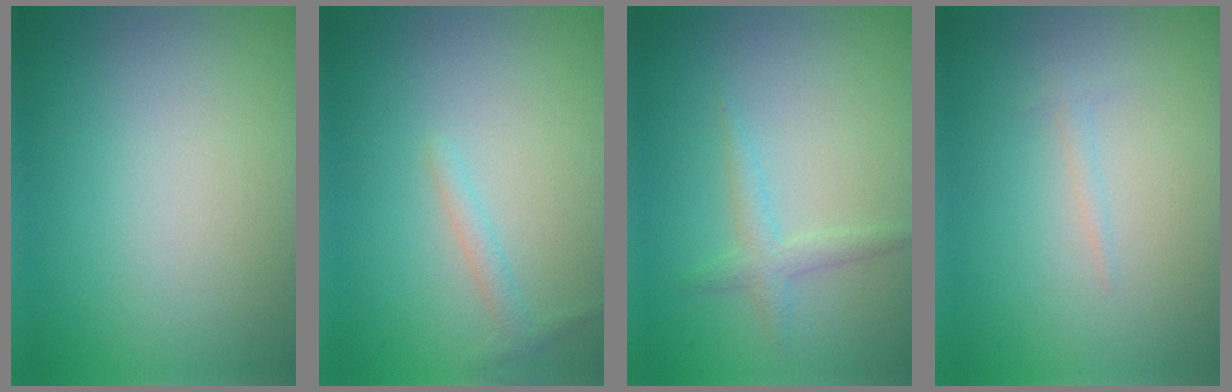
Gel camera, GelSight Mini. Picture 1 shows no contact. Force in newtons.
{"total": 1.2, "press": 1.2, "slide": 0.0}
{"total": 1.7, "press": 1.7, "slide": 0.0}
{"total": 0.7, "press": 0.7, "slide": 0.0}